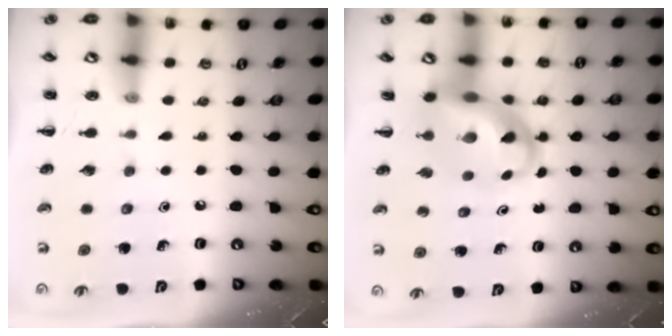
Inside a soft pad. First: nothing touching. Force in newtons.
{"total": 10.4, "press": 10.1, "slide": 2.7}